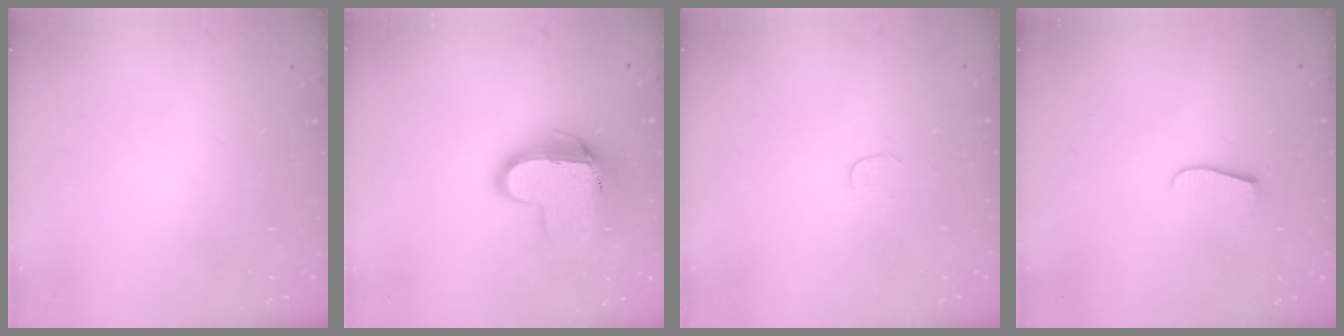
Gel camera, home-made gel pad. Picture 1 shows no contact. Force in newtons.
{"total": 12.0, "press": 11.9, "slide": 1.1}
{"total": 3.5, "press": 3.5, "slide": 0.3}
{"total": 7.0, "press": 6.9, "slide": 0.5}